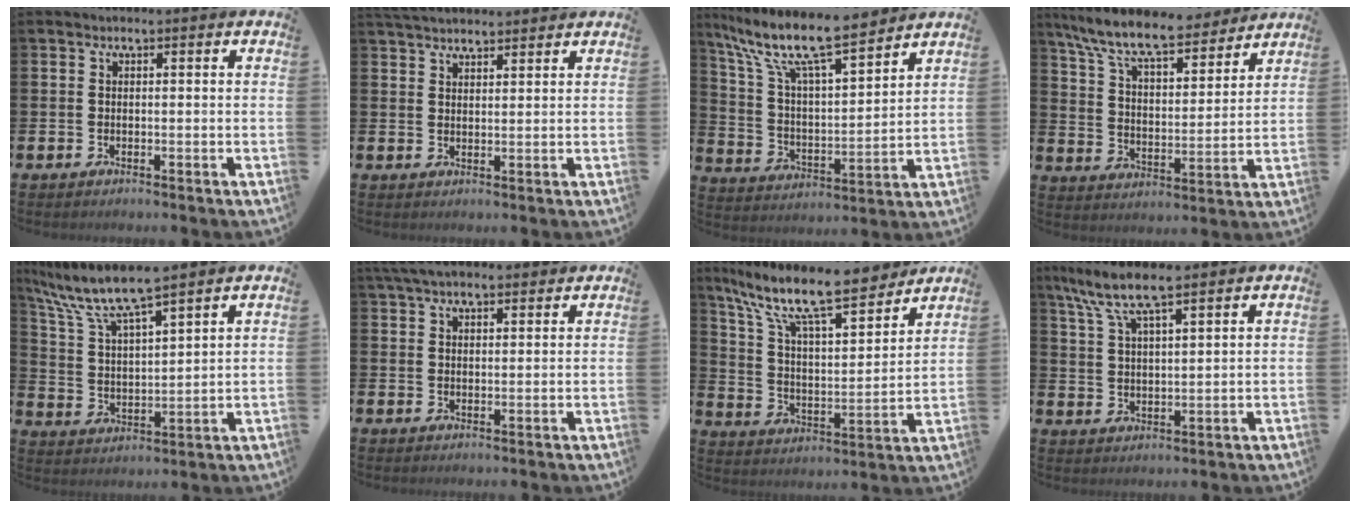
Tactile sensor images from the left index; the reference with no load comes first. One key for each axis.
{"total": 3.6, "fx": 3.6, "fy": 0.6, "fz": 0.5, "tx": -0.017, "ty": -0.013, "tz": 0.066}
{"total": 11.6, "fx": 10.0, "fy": 2.0, "fz": 5.6, "tx": -0.147, "ty": -0.060, "tz": 0.172}
{"total": 10.0, "fx": 8.9, "fy": 2.3, "fz": 4.1, "tx": -0.121, "ty": -0.049, "tz": 0.155}
{"total": 7.9, "fx": 7.1, "fy": 1.0, "fz": 3.4, "tx": -0.102, "ty": -0.035, "tz": 0.123}
{"total": 4.9, "fx": 4.3, "fy": 1.4, "fz": 1.7, "tx": -0.043, "ty": -0.006, "tz": 0.081}
{"total": 12.8, "fx": 10.7, "fy": 2.8, "fz": 6.4, "tx": -0.156, "ty": -0.065, "tz": 0.183}
{"total": 7.7, "fx": 6.4, "fy": 1.4, "fz": 4.1, "tx": -0.104, "ty": -0.016, "tz": 0.115}